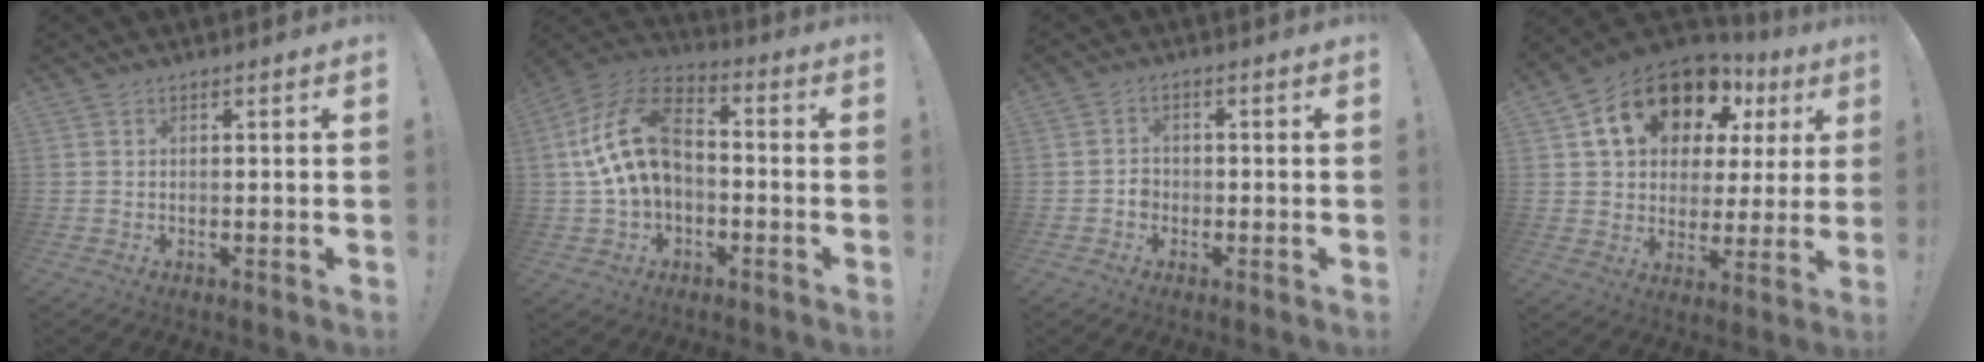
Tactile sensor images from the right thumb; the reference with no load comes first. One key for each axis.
{"total": 17.7, "fx": 1.0, "fy": 11.8, "fz": 13.2, "tx": -0.236, "ty": 0.023, "tz": 0.027}
{"total": 3.0, "fx": -1.5, "fy": 2.4, "fz": 1.0, "tx": -0.010, "ty": 0.007, "tz": -0.026}
{"total": 18.5, "fx": 10.3, "fy": 11.5, "fz": 10.2, "tx": -0.167, "ty": -0.047, "tz": 0.195}